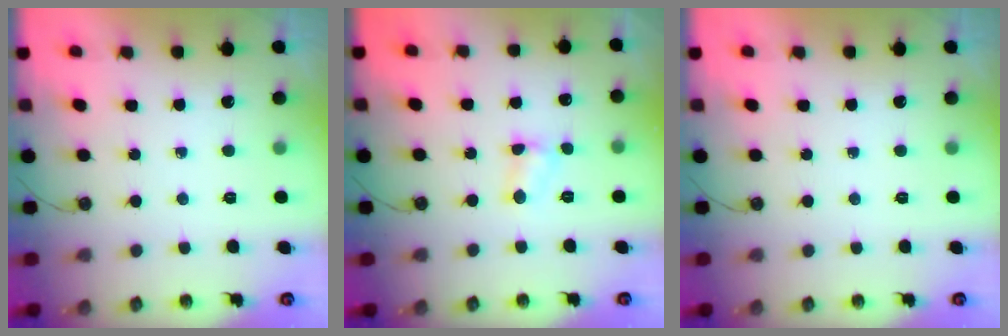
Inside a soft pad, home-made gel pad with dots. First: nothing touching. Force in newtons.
{"total": 4.8, "press": 4.7, "slide": 0.5}
{"total": 0.0}